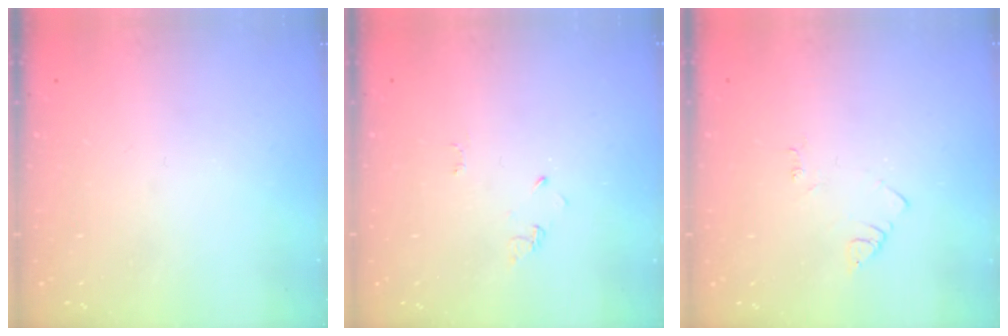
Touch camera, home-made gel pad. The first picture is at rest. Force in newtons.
{"total": 2.6, "press": 2.6, "slide": 0.4}
{"total": 2.7, "press": 2.7, "slide": 0.4}